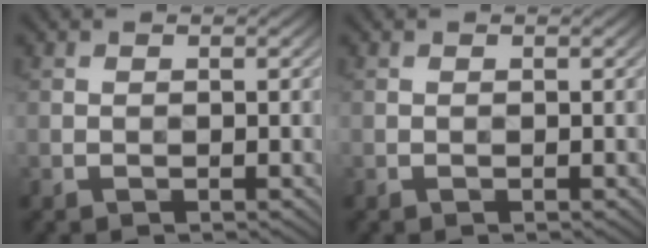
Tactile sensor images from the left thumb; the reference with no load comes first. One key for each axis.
{"total": 0.0}